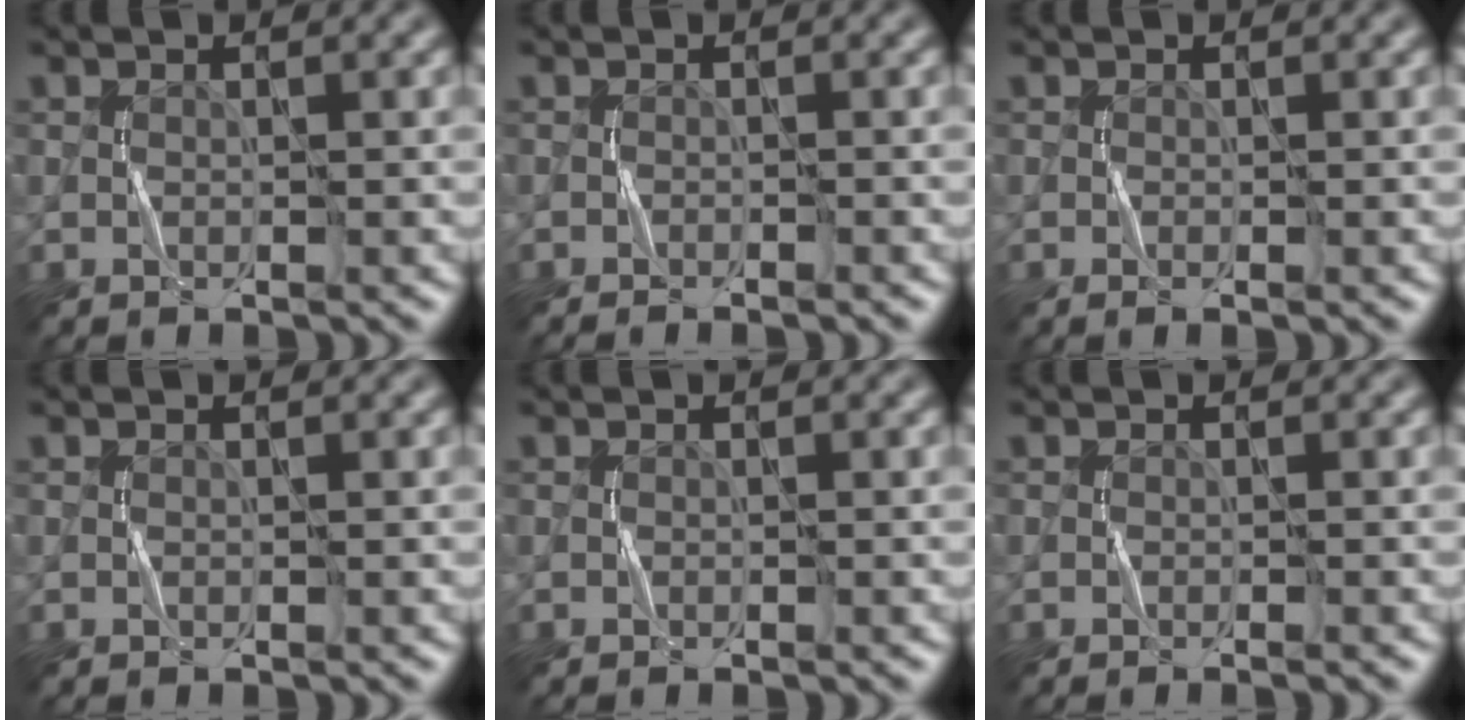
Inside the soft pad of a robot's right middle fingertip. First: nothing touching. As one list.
[{"total": 1.4, "force": [-1.2, 0.1, 0.5], "torque": [-0.010, 0.000, -0.020]}, {"total": 0.6, "force": [-0.2, 0.1, 0.6], "torque": [-0.008, -0.004, -0.004]}, {"total": 0.0}, {"total": 0.0}, {"total": 0.7, "force": [-0.4, 0.2, 0.6], "torque": [-0.005, -0.001, -0.011]}]